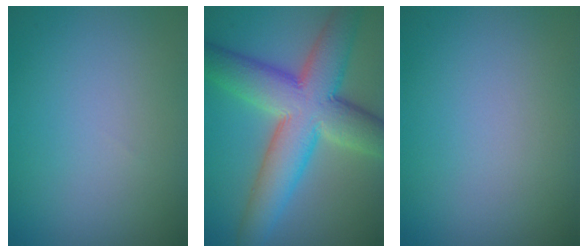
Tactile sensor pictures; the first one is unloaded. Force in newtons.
{"total": 11.0, "press": 11.0, "slide": 0.4}
{"total": 0.0}